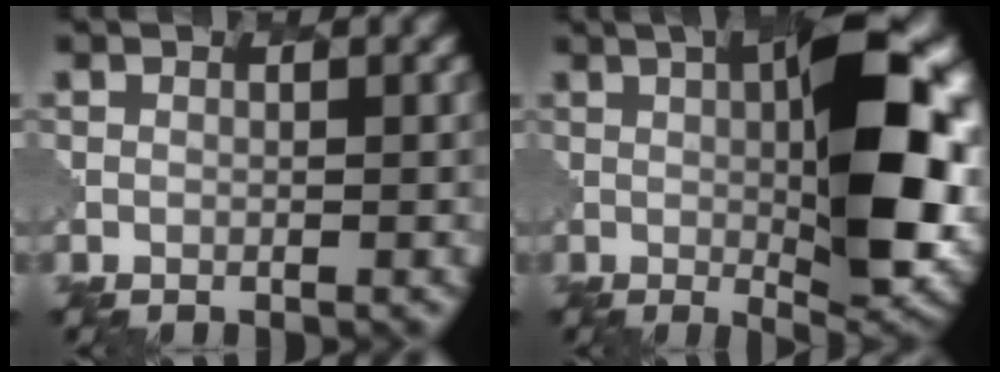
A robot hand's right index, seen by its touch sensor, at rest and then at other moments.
{"total": 12.5, "force": [1.4, 3.1, 12.1], "torque": [-0.154, 0.009, 0.007]}